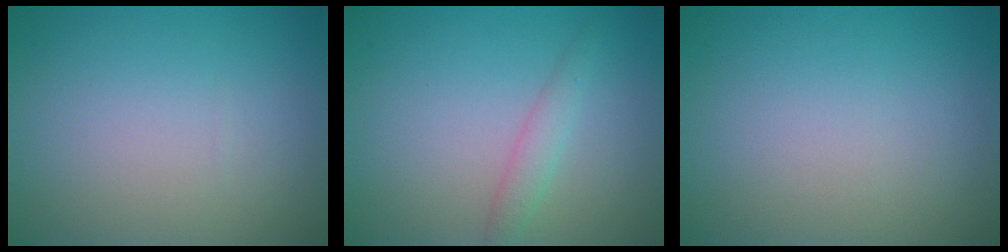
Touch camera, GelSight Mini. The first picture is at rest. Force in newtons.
{"total": 1.6, "press": 1.6, "slide": 0.0}
{"total": 0.0}